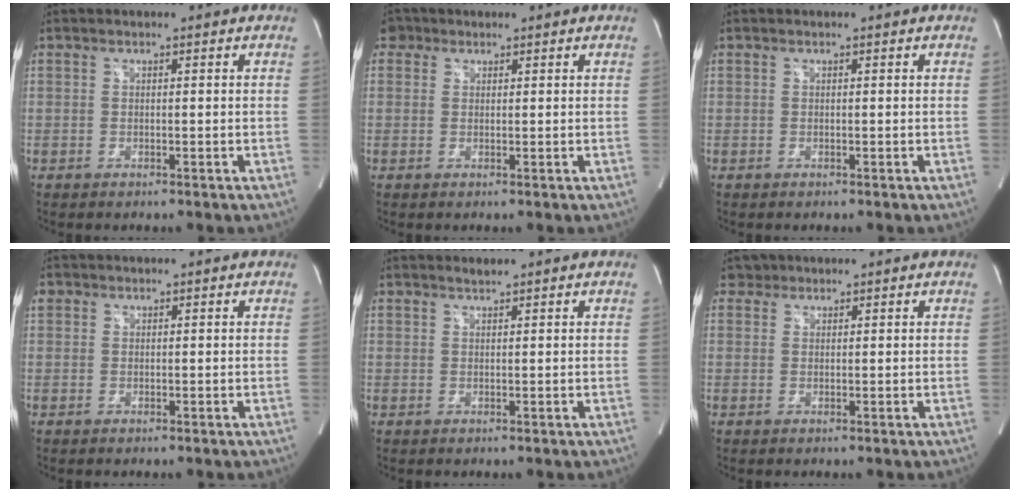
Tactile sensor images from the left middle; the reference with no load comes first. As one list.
[{"total": 2.3, "force": [1.3, 1.9, 0.3], "torque": [-0.002, 0.012, 0.018]}, {"total": 0.0}, {"total": 1.3, "force": [0.6, 1.1, 0.2], "torque": [0.000, 0.013, 0.010]}, {"total": 0.8, "force": [0.8, 0.0, 0.2], "torque": [-0.008, 0.003, 0.018]}, {"total": 1.6, "force": [1.2, 1.1, -0.4], "torque": [0.013, 0.008, 0.015]}]